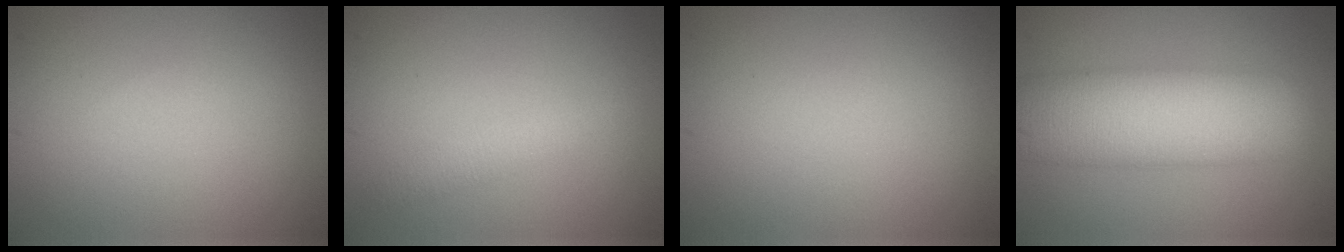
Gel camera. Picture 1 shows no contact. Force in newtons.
{"total": 1.8, "press": 1.8, "slide": 0.0}
{"total": 0.0}
{"total": 9.8, "press": 9.8, "slide": 0.4}